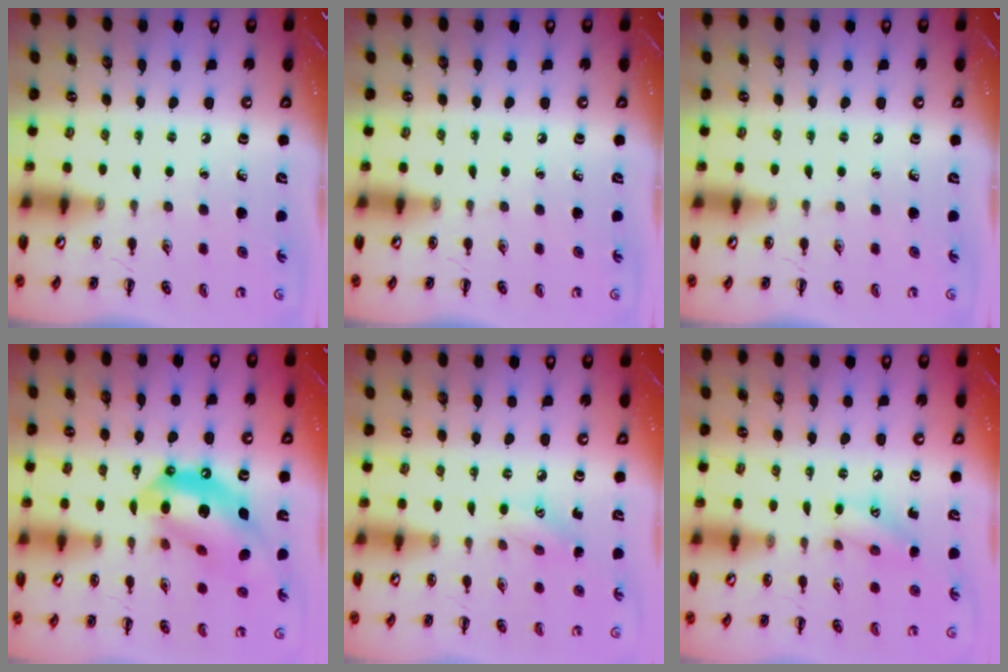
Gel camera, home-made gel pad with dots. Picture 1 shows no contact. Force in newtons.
{"total": 0.0}
{"total": 0.0}
{"total": 16.3, "press": 15.7, "slide": 4.3}
{"total": 5.5, "press": 5.3, "slide": 1.5}
{"total": 9.1, "press": 9.0, "slide": 1.5}